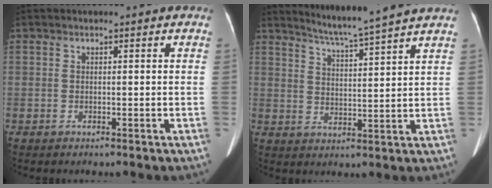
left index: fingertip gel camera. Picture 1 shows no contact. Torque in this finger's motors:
{"motor_torque": [-0.41, -0.41, -0.10, 0.01]}